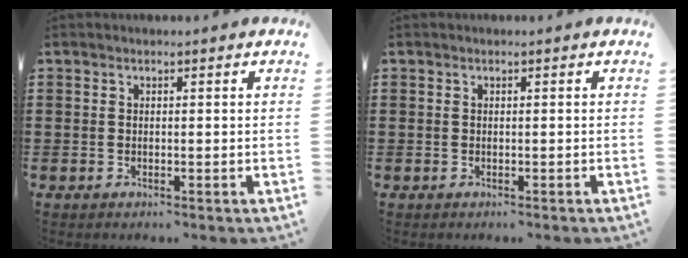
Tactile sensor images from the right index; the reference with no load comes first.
{"total": 0.0}